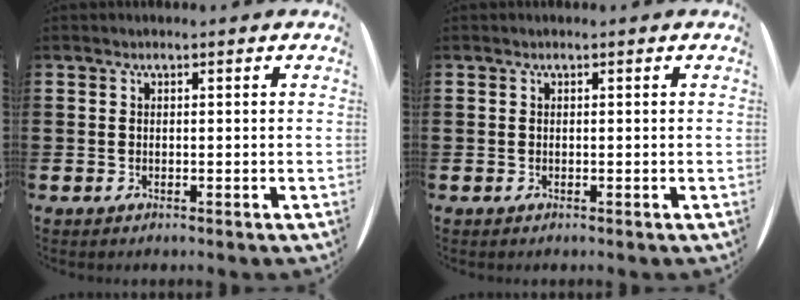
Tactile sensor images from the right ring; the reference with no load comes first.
{"total": 0.0}